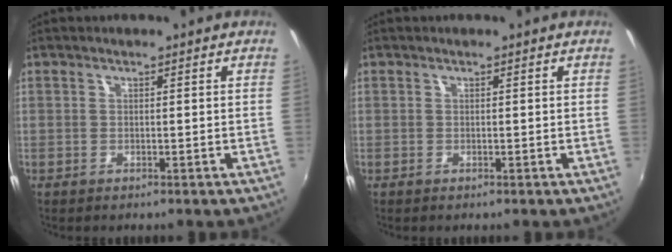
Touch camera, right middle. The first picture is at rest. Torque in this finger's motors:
{"motor_torque": [0.12, -0.29, 0.11, 0.00]}